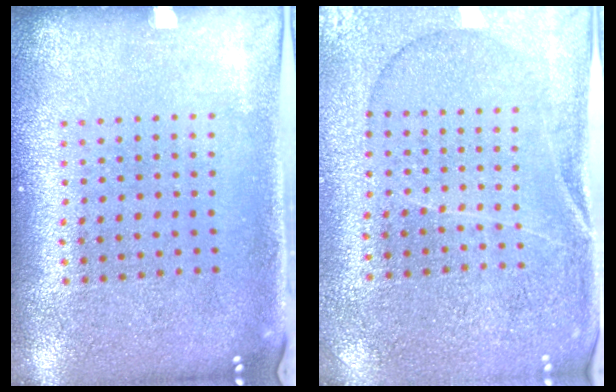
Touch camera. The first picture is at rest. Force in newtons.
{"total": 0.6, "press": 0.5, "slide": 0.3}